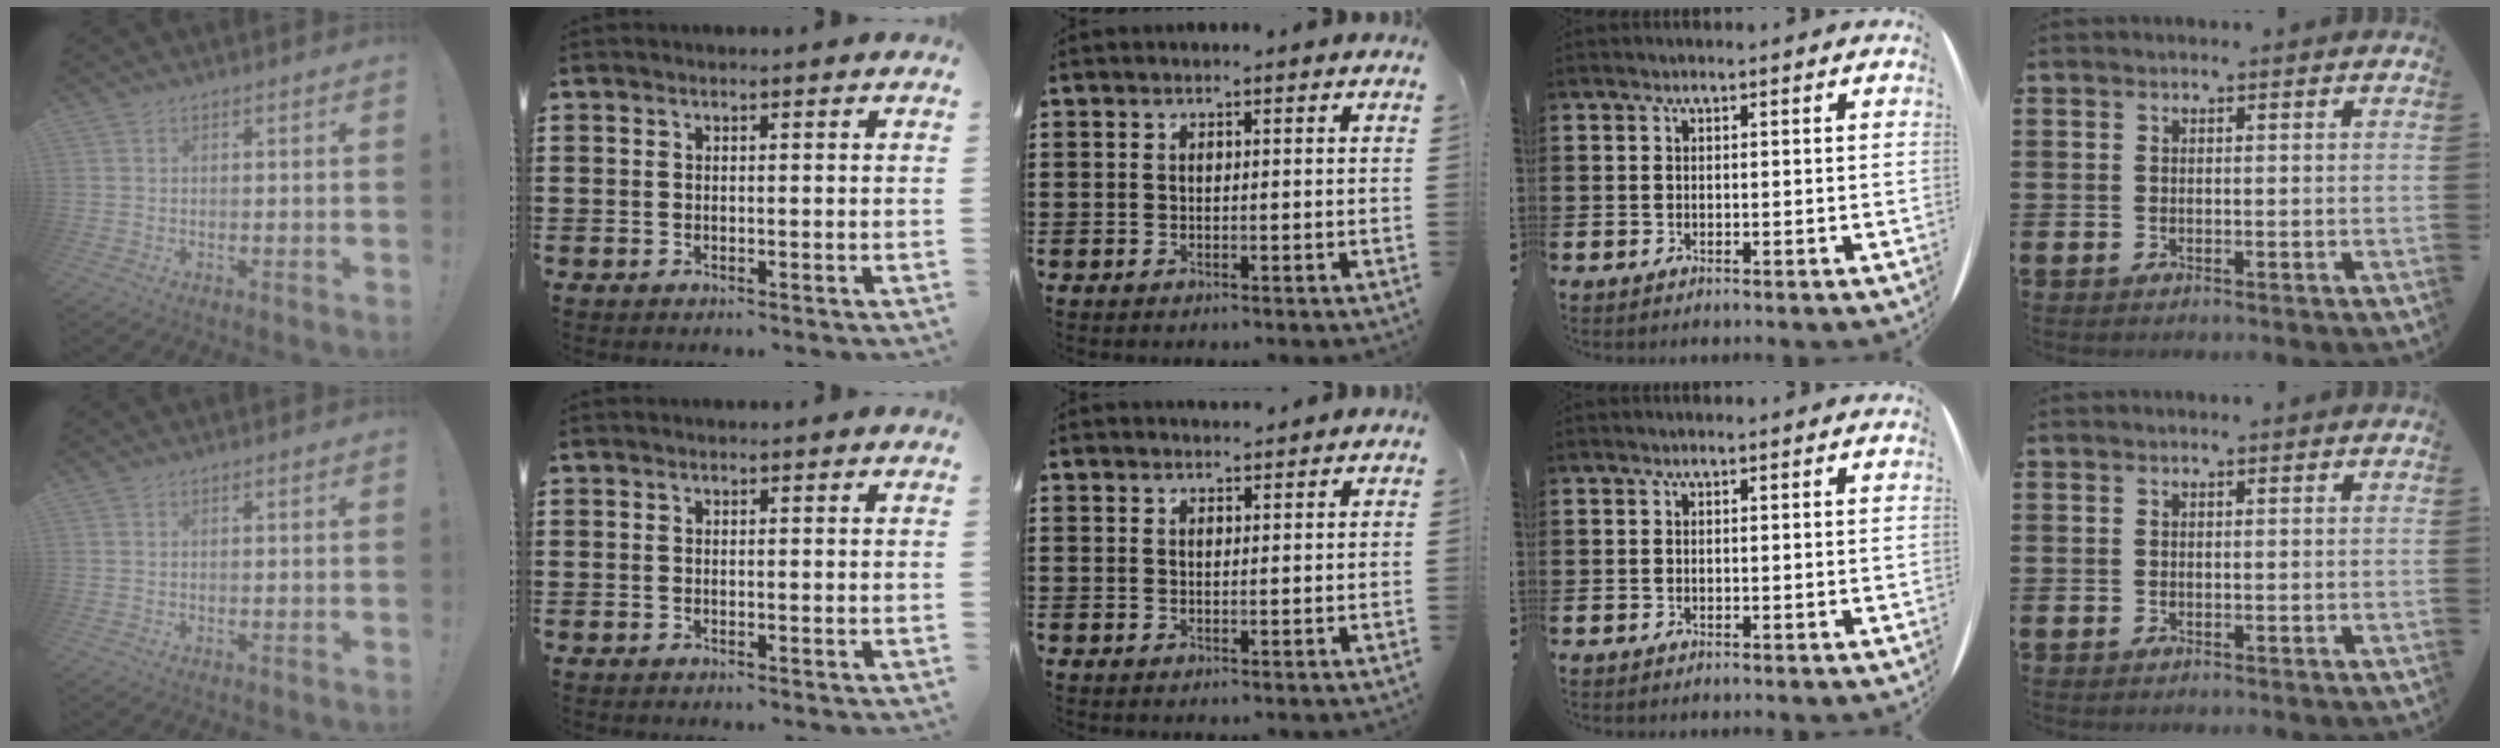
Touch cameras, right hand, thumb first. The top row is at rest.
{"middle": {"total": 1.4, "force": [1.3, 0.3, 0.0], "torque": [-0.004, 0.000, 0.026]}}